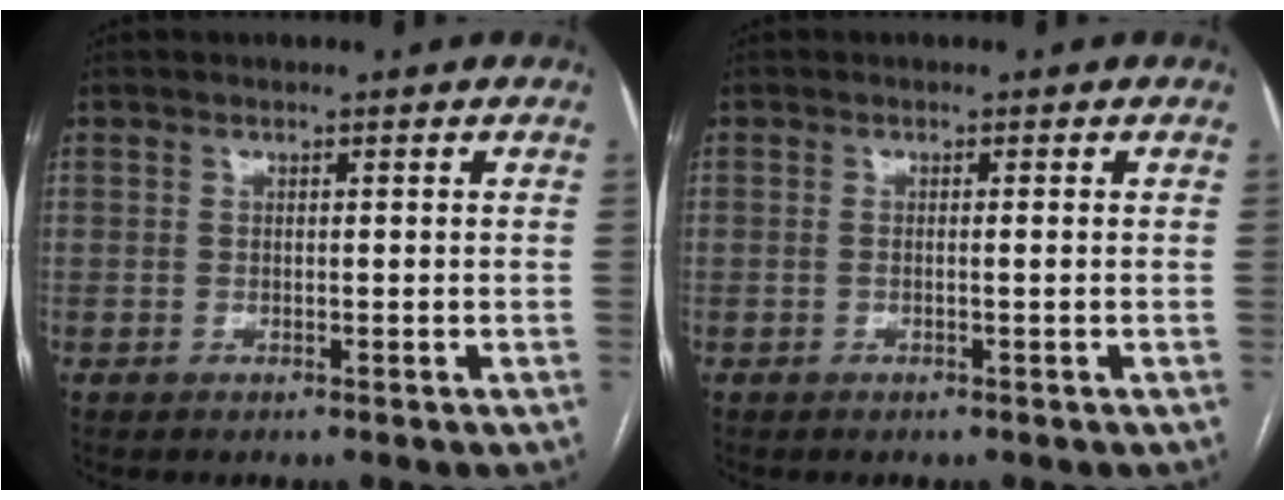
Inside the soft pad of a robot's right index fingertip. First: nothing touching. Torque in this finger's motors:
{"motor_torque": [-0.13, 0.22, -0.04, -0.01]}